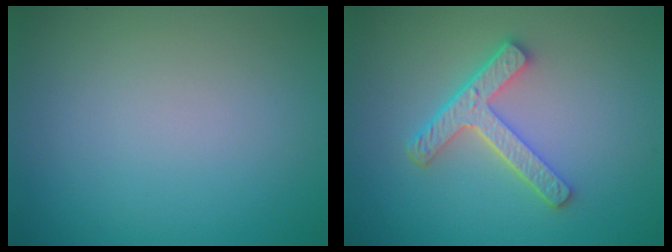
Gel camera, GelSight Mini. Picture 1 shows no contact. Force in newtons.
{"total": 4.3, "press": 3.3, "slide": 2.8}